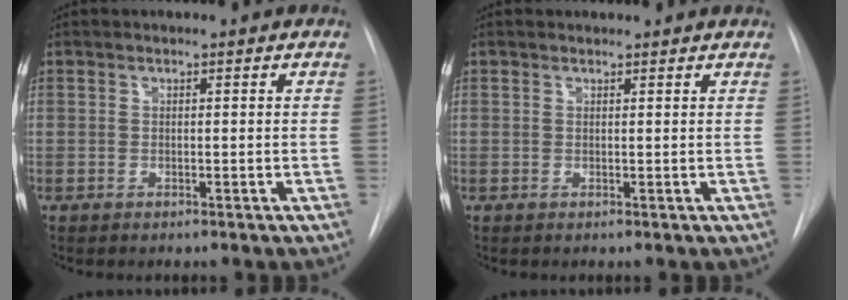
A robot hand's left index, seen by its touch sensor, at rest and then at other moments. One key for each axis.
{"total": 1.8, "fx": 1.8, "fy": 0.3, "fz": 0.1, "tx": -0.010, "ty": 0.010, "tz": 0.020}